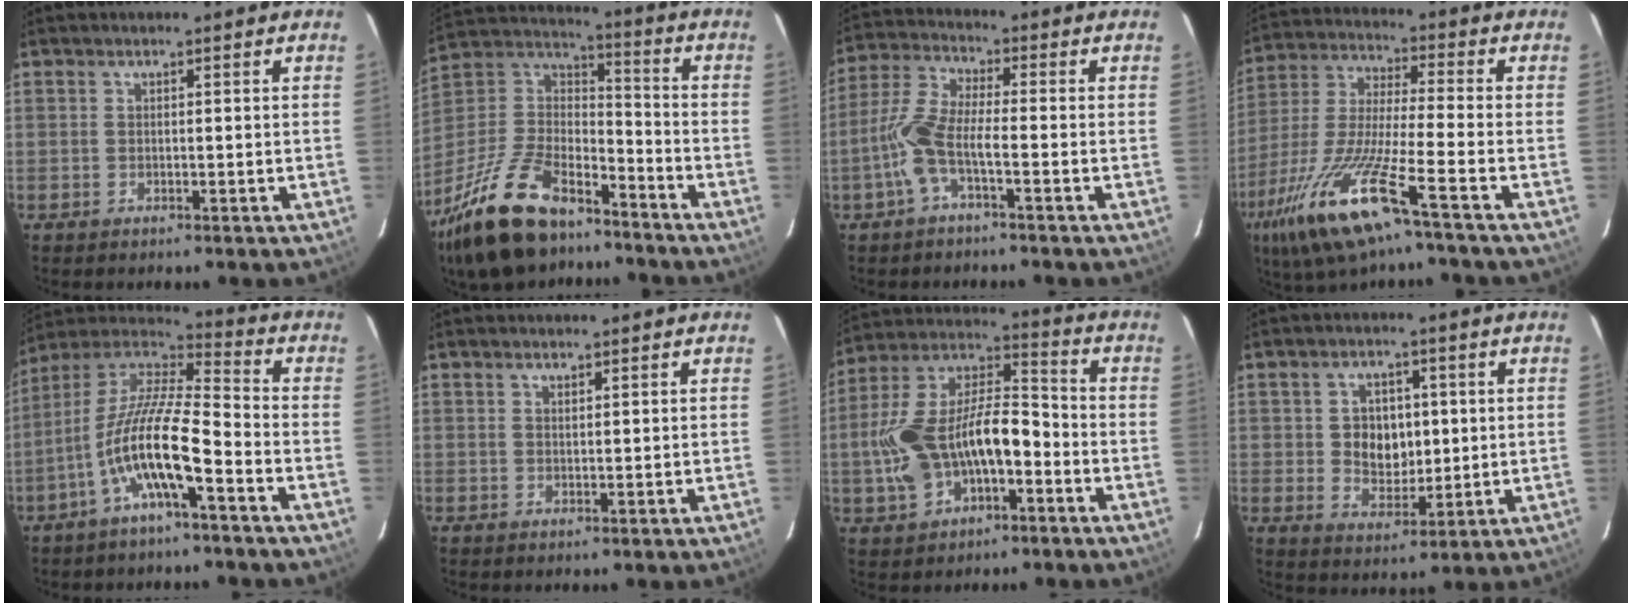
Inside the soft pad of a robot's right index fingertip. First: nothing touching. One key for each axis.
{"total": 24.4, "fx": -17.3, "fy": 10.6, "fz": 13.5, "tx": -0.290, "ty": 0.001, "tz": -0.298}
{"total": 7.9, "fx": -3.0, "fy": 1.7, "fz": 7.1, "tx": -0.167, "ty": 0.008, "tz": -0.061}
{"total": 17.1, "fx": -9.7, "fy": 1.4, "fz": 14.1, "tx": -0.302, "ty": -0.032, "tz": -0.189}
{"total": 14.0, "fx": -6.1, "fy": 2.6, "fz": 12.3, "tx": -0.233, "ty": -0.002, "tz": -0.122}
{"total": 0.8, "fx": 0.7, "fy": 0.1, "fz": 0.3, "tx": -0.007, "ty": 0.001, "tz": 0.013}
{"total": 17.9, "fx": -4.9, "fy": 9.4, "fz": 14.4, "tx": -0.293, "ty": 0.018, "tz": -0.082}
{"total": 7.5, "fx": 0.6, "fy": 5.7, "fz": 4.8, "tx": -0.087, "ty": 0.007, "tz": 0.022}